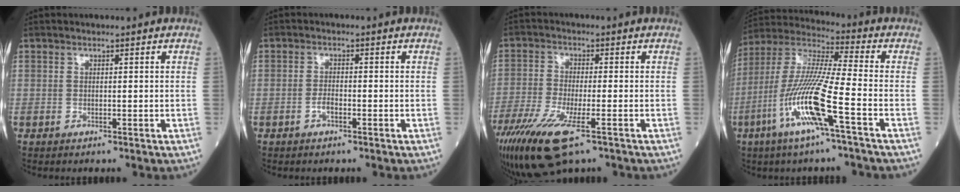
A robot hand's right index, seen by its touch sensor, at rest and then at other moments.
{"total": 1.7, "force": [-0.8, 0.5, 1.4], "torque": [-0.025, 0.002, -0.016]}
{"total": 13.9, "force": [-8.3, 3.3, 10.6], "torque": [-0.225, -0.042, -0.147]}
{"total": 14.4, "force": [-5.6, -0.1, 13.3], "torque": [-0.282, -0.008, -0.116]}